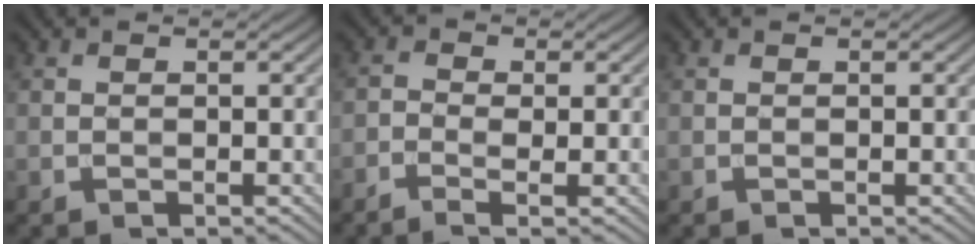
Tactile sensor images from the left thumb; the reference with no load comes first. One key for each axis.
{"total": 2.3, "fx": -1.1, "fy": 0.7, "fz": 1.9, "tx": -0.040, "ty": -0.001, "tz": -0.028}
{"total": 0.0}